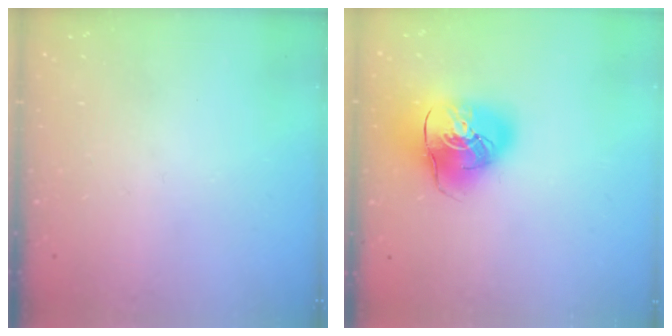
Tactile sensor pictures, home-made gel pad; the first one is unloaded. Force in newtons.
{"total": 16.3, "press": 16.1, "slide": 2.8}